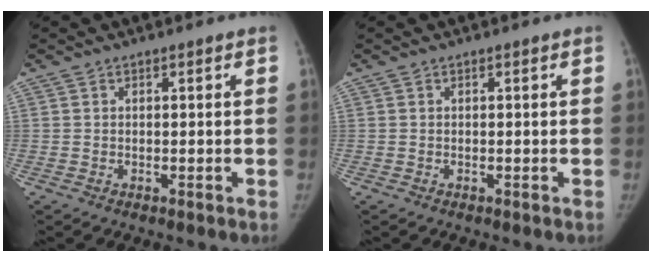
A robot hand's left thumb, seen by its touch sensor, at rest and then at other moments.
{"total": 0.0}